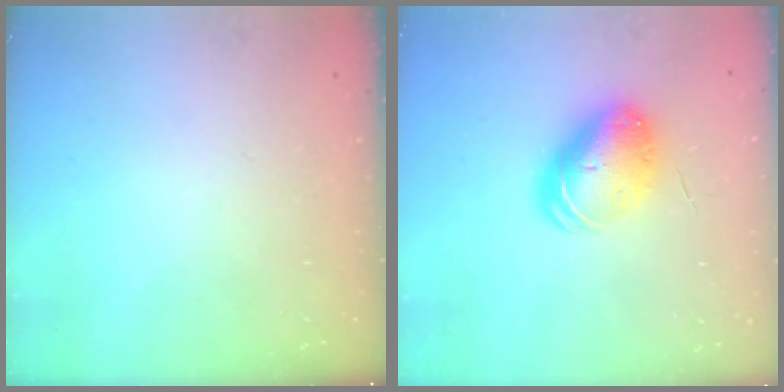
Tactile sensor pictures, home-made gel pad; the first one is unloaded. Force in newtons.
{"total": 11.1, "press": 10.8, "slide": 2.3}